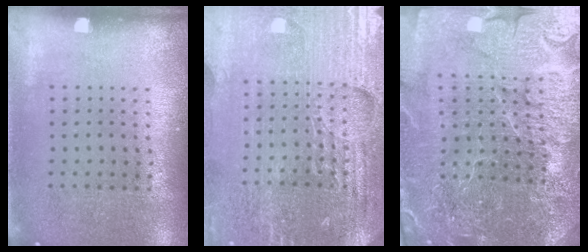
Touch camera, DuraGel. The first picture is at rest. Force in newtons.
{"total": 4.9, "press": 4.6, "slide": 1.8}
{"total": 5.7, "press": 5.1, "slide": 2.4}